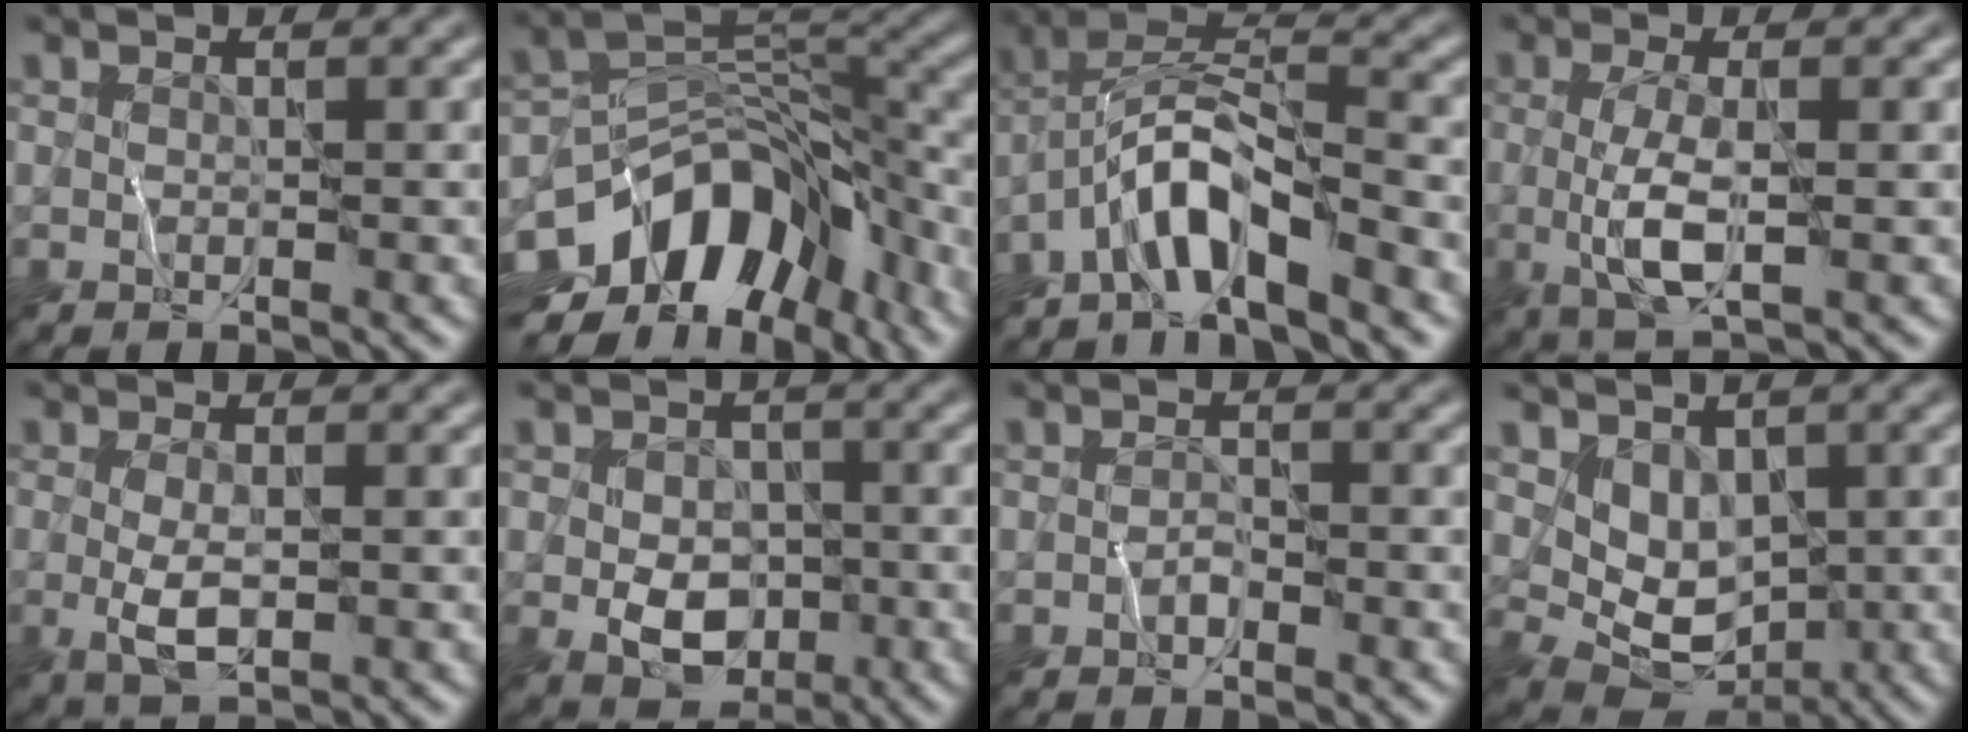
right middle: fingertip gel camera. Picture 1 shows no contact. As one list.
[{"total": 13.0, "force": [-5.7, 8.2, 8.4], "torque": [-0.137, 0.005, -0.106]}, {"total": 5.8, "force": [-3.7, 1.5, 4.1], "torque": [-0.072, 0.012, -0.079]}, {"total": 3.9, "force": [-0.2, 1.0, 3.8], "torque": [-0.084, -0.007, -0.006]}, {"total": 2.8, "force": [-0.2, 1.1, 2.6], "torque": [-0.058, -0.010, -0.003]}, {"total": 4.5, "force": [-0.9, 3.3, 2.9], "torque": [-0.042, -0.005, -0.017]}, {"total": 0.6, "force": [-0.5, 0.3, 0.3], "torque": [-0.002, 0.005, -0.011]}, {"total": 4.8, "force": [1.3, 3.5, 3.0], "torque": [-0.053, -0.020, 0.032]}]